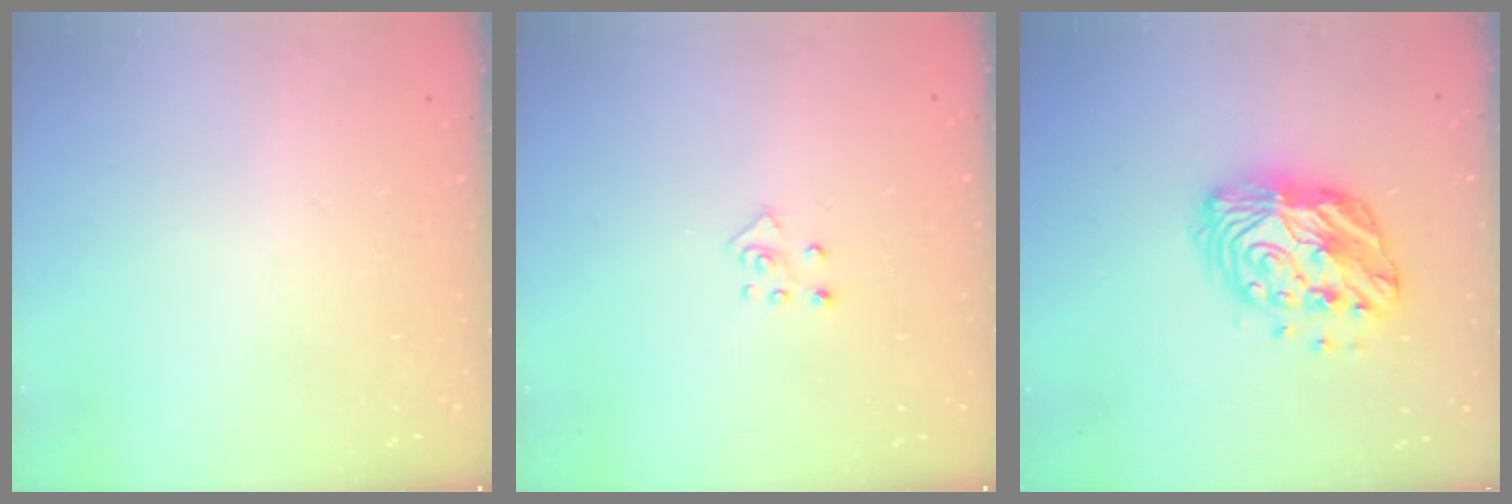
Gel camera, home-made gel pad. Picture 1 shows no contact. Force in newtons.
{"total": 3.9, "press": 3.8, "slide": 0.3}
{"total": 12.7, "press": 12.7, "slide": 0.6}